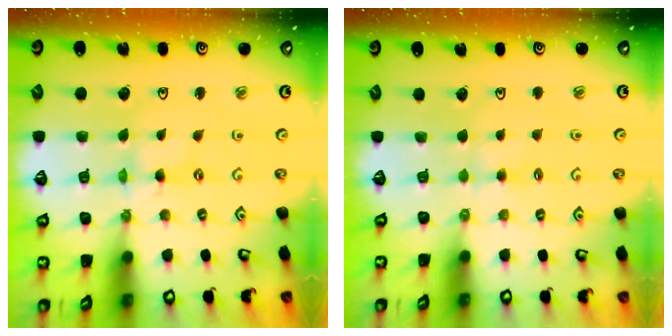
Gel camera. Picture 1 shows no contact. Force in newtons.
{"total": 1.9, "press": 1.9, "slide": 0.3}